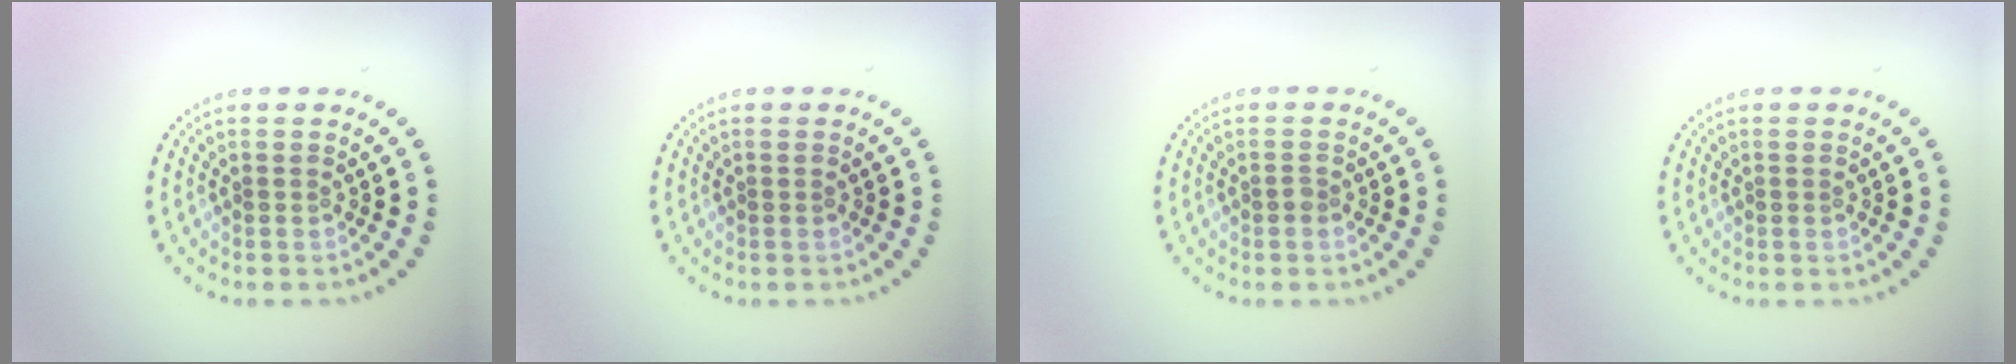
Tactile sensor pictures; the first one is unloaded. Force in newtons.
{"total": 0.0}
{"total": 0.5, "press": 0.5, "slide": 0.3}
{"total": 0.0}